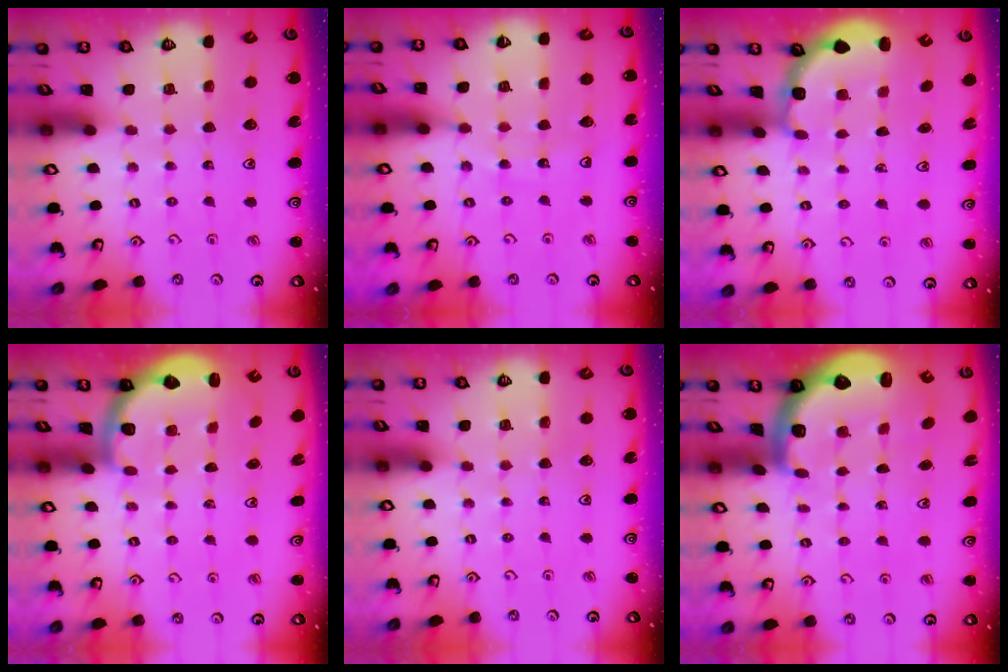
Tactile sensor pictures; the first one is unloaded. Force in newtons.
{"total": 8.5, "press": 8.4, "slide": 1.0}
{"total": 2.9, "press": 2.5, "slide": 1.4}
{"total": 2.4, "press": 2.1, "slide": 1.3}
{"total": 0.0}
{"total": 2.8, "press": 2.5, "slide": 1.4}